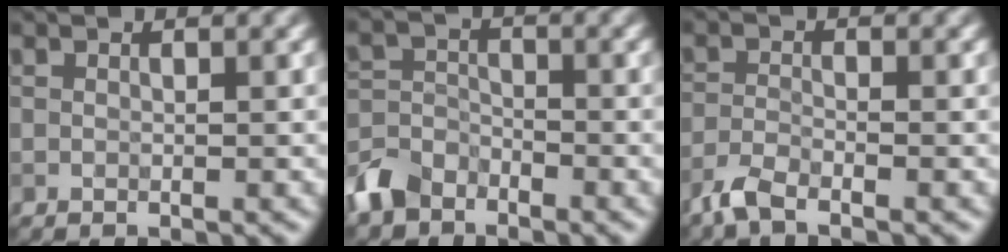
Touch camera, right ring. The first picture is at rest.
{"total": 4.1, "force": [-3.2, 2.4, 1.1], "torque": [-0.026, 0.000, -0.074]}
{"total": 2.6, "force": [-2.1, 0.5, 1.3], "torque": [-0.032, -0.005, -0.052]}